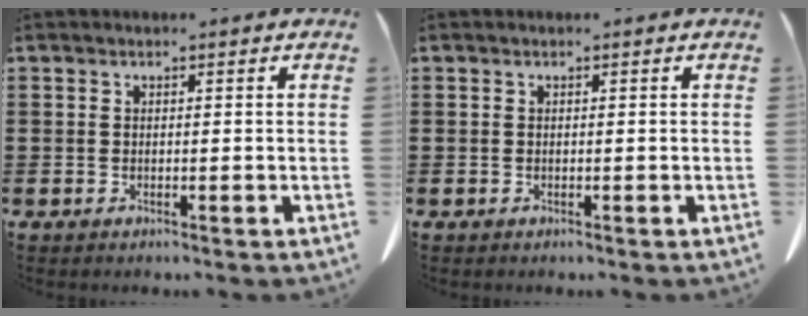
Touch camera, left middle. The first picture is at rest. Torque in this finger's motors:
{"motor_torque": [0.29, -0.34, 0.13, -0.01]}